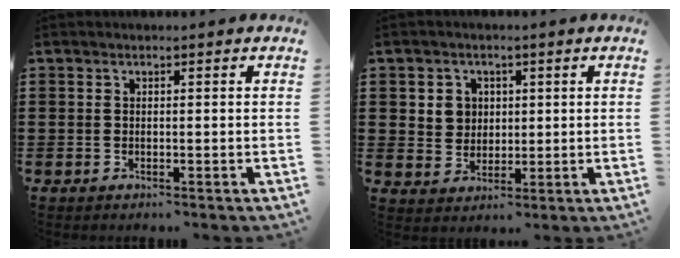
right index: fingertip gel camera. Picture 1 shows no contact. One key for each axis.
{"total": 3.8, "fx": 1.1, "fy": 3.6, "fz": 0.8, "tx": -0.032, "ty": 0.012, "tz": 0.019}